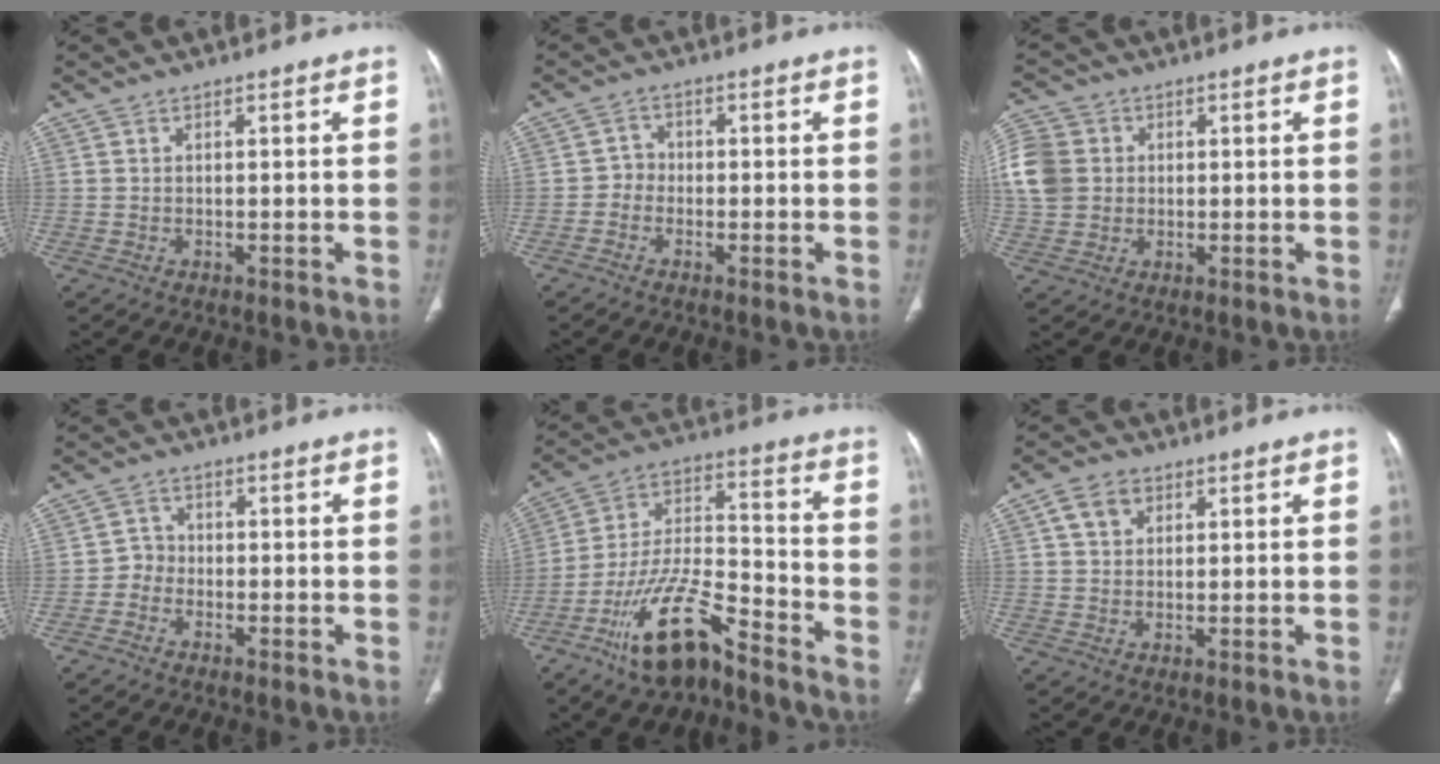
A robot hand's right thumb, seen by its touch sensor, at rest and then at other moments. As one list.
[{"total": 2.3, "force": [-1.0, 2.0, 0.5], "torque": [0.007, 0.011, -0.029]}, {"total": 13.0, "force": [1.3, 11.4, 6.2], "torque": [-0.153, 0.025, 0.027]}, {"total": 2.5, "force": [-1.3, 2.1, 0.4], "torque": [0.008, 0.012, -0.035]}, {"total": 16.1, "force": [-10.8, 5.3, 10.6], "torque": [-0.190, 0.076, -0.199]}, {"total": 4.7, "force": [1.9, 3.6, 2.4], "torque": [-0.025, 0.003, 0.035]}]